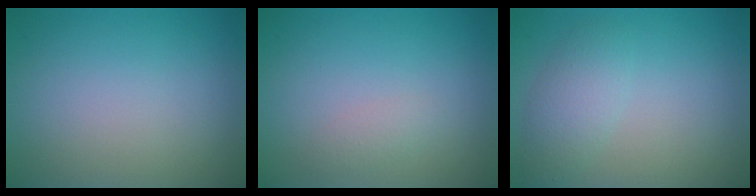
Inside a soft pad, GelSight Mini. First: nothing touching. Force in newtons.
{"total": 1.0, "press": 1.0, "slide": 0.0}
{"total": 2.6, "press": 2.6, "slide": 0.2}